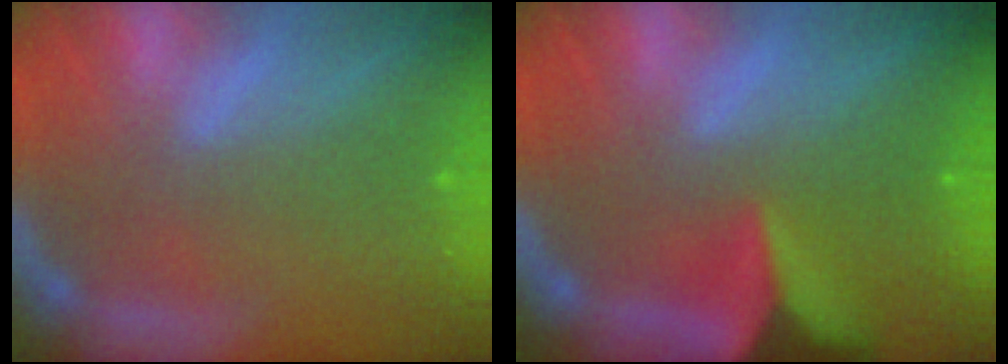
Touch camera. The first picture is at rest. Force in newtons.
{"total": 7.5}